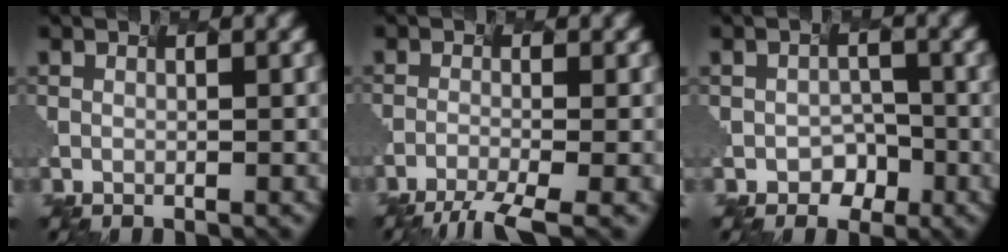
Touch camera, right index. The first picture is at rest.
{"total": 4.4, "force": [-3.9, -0.3, 2.1], "torque": [-0.042, -0.009, -0.051]}
{"total": 2.1, "force": [-1.9, 0.5, -0.9], "torque": [-0.011, -0.016, -0.003]}